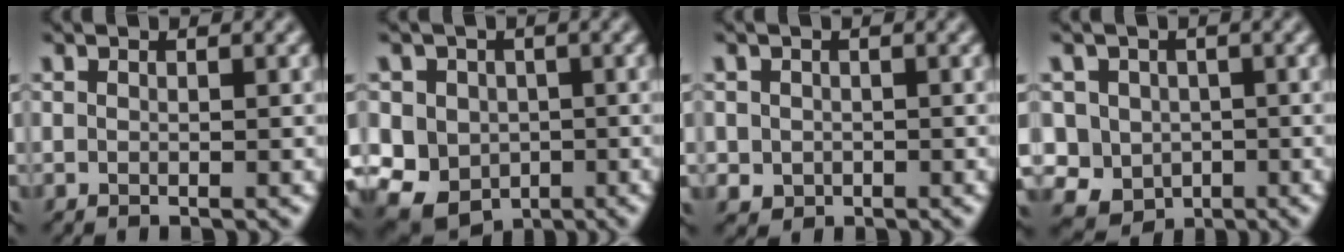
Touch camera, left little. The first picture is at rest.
{"total": 6.5, "force": [-0.7, 5.9, 2.6], "torque": [-0.045, 0.010, -0.037]}
{"total": 1.5, "force": [-0.2, 1.5, 0.4], "torque": [-0.005, -0.003, -0.003]}
{"total": 6.7, "force": [-0.4, 6.3, 2.3], "torque": [-0.049, 0.024, -0.038]}